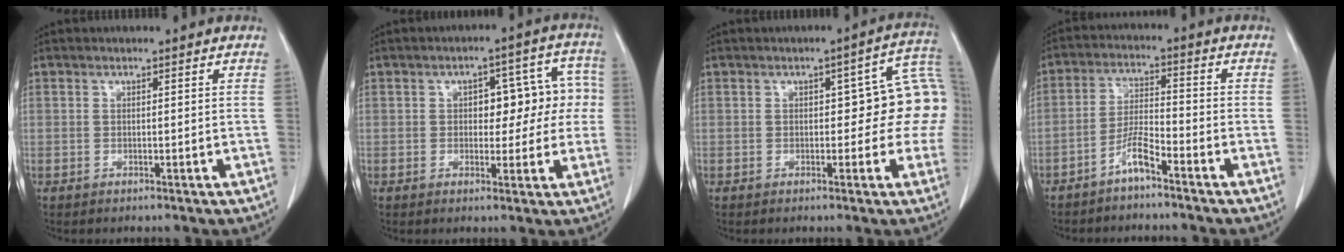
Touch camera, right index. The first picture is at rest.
{"total": 8.3, "force": [0.3, 4.6, 6.9], "torque": [-0.071, 0.044, 0.009]}
{"total": 10.0, "force": [0.6, 4.2, 9.1], "torque": [-0.098, 0.039, 0.006]}
{"total": 4.9, "force": [-3.7, 0.4, 3.2], "torque": [-0.069, 0.004, -0.073]}